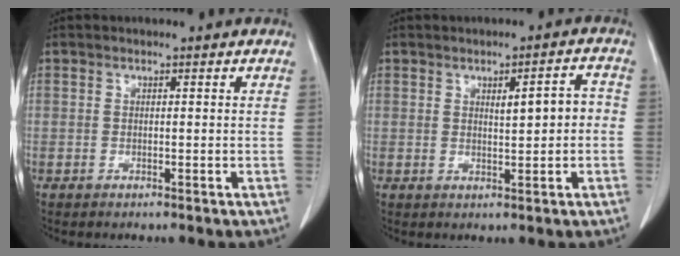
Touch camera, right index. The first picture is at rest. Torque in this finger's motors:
{"motor_torque": [0.13, 0.03, 0.10, 0.03]}